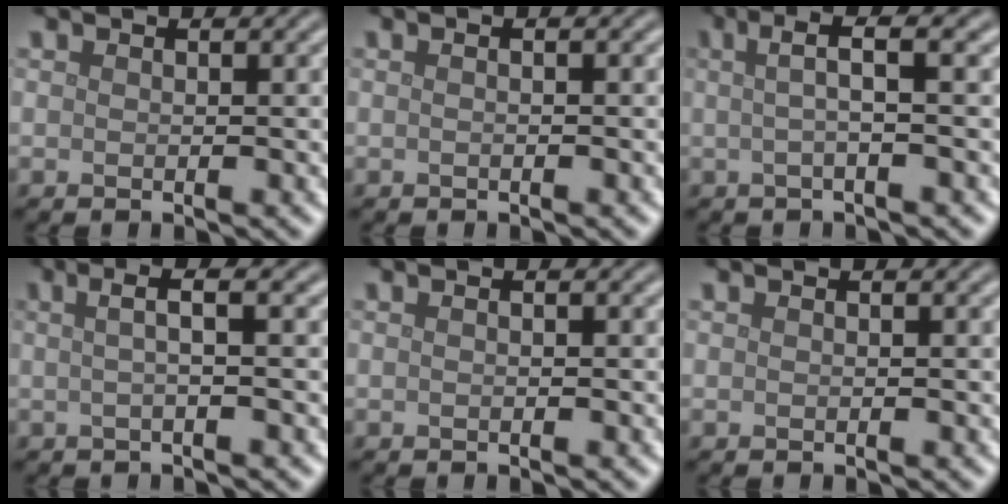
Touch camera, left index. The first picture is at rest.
{"total": 1.0, "force": [0.2, 0.4, 0.9], "torque": [-0.010, -0.011, -0.007]}
{"total": 3.2, "force": [0.7, 0.6, 3.1], "torque": [-0.049, 0.011, 0.008]}
{"total": 2.9, "force": [0.5, 0.7, 2.8], "torque": [-0.040, 0.009, 0.002]}
{"total": 0.7, "force": [0.1, 0.2, 0.6], "torque": [-0.013, -0.005, -0.006]}
{"total": 0.0}